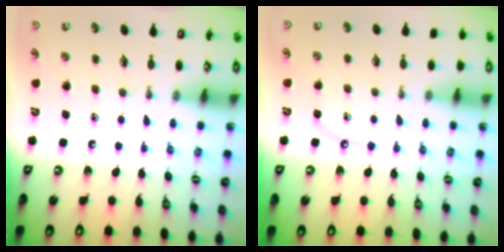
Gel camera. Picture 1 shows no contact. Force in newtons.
{"total": 3.9, "press": 3.9, "slide": 0.5}